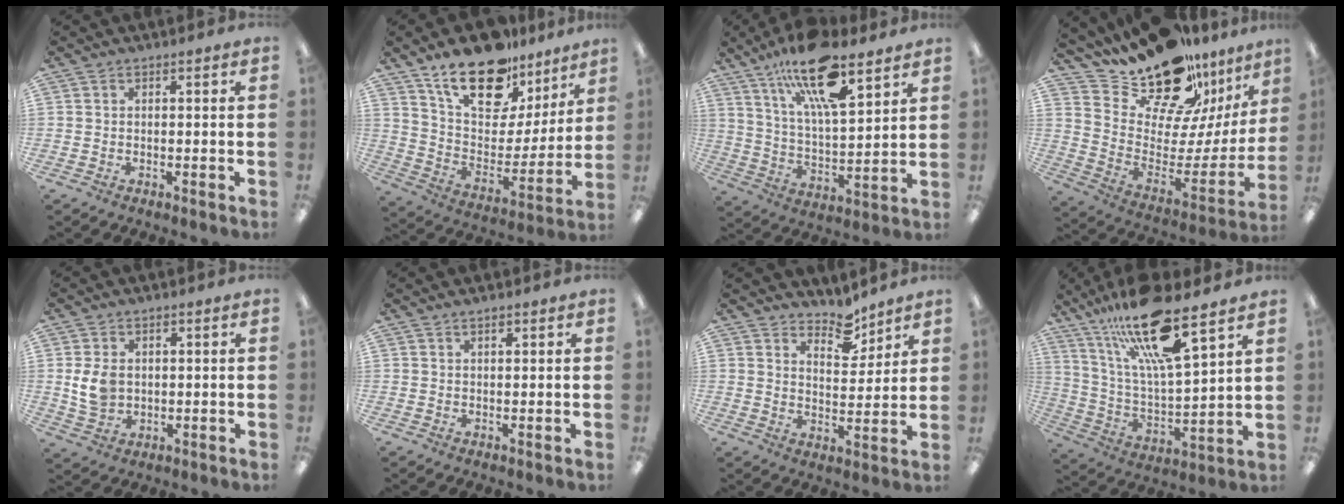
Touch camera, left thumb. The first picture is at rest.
{"total": 21.5, "force": [15.7, 10.4, 10.4], "torque": [-0.171, -0.099, 0.278]}
{"total": 18.8, "force": [12.7, 6.2, 12.4], "torque": [-0.207, -0.067, 0.211]}
{"total": 19.9, "force": [17.5, 7.1, 6.5], "torque": [-0.102, -0.155, 0.302]}
{"total": 6.7, "force": [0.8, 5.1, 4.3], "torque": [-0.094, 0.002, 0.014]}
{"total": 1.1, "force": [0.9, 0.3, 0.5], "torque": [-0.012, 0.000, 0.016]}
{"total": 7.3, "force": [6.4, 3.0, 2.0], "torque": [-0.012, -0.048, 0.112]}
{"total": 20.5, "force": [14.3, 4.3, 14.0], "torque": [-0.247, -0.081, 0.236]}